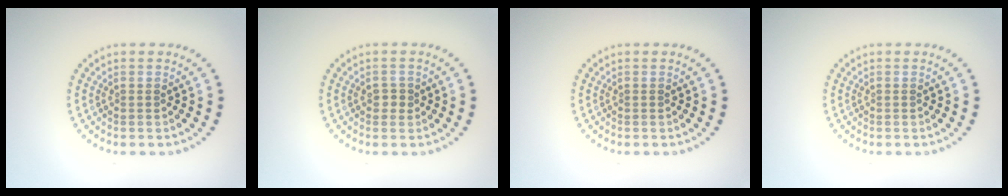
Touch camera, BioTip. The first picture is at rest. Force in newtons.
{"total": 1.1, "press": 1.0, "slide": 0.4}
{"total": 0.0}
{"total": 0.0}